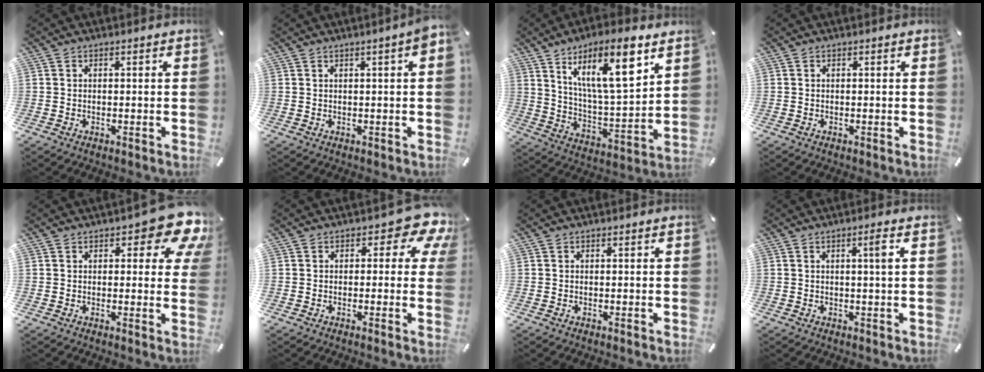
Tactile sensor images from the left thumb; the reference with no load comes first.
{"total": 3.2, "force": [0.7, 0.2, 3.1], "torque": [-0.056, -0.002, 0.012]}
{"total": 16.9, "force": [9.5, 5.7, 12.8], "torque": [-0.214, -0.037, 0.154]}
{"total": 0.0}
{"total": 10.3, "force": [5.9, 4.5, 7.3], "torque": [-0.079, -0.036, 0.096]}
{"total": 8.1, "force": [3.7, 4.1, 5.9], "torque": [-0.071, -0.018, 0.059]}
{"total": 0.0}
{"total": 3.2, "force": [0.8, -0.2, 3.1], "torque": [-0.052, -0.005, 0.007]}